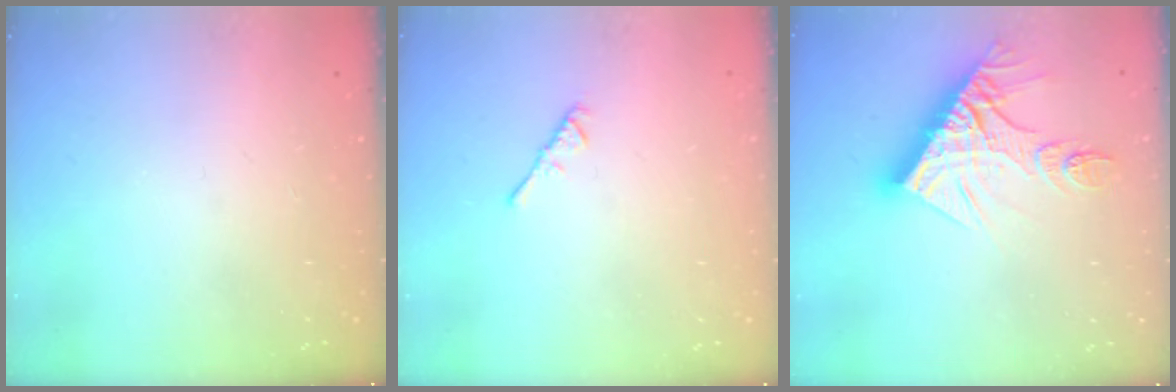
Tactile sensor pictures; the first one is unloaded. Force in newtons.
{"total": 2.4, "press": 2.3, "slide": 0.6}
{"total": 17.1, "press": 17.0, "slide": 1.8}